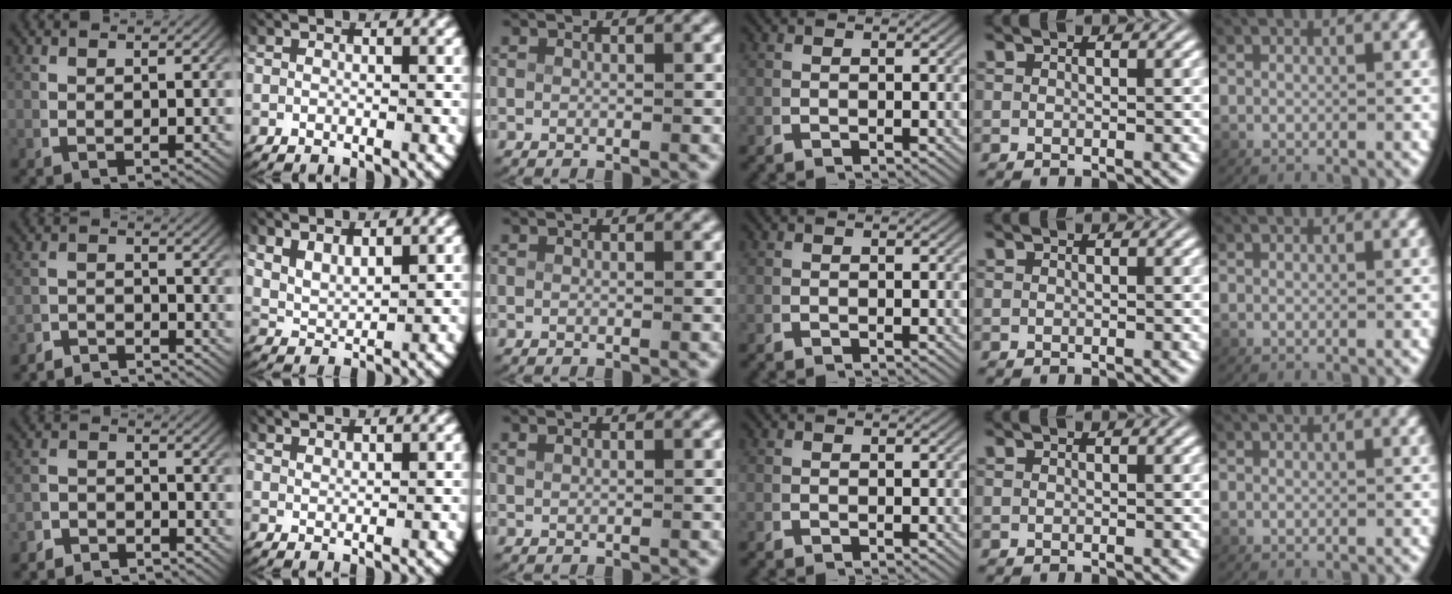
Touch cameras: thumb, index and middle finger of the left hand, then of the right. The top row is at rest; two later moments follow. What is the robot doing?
{"motion": "lift_and_place", "object": "coat"}